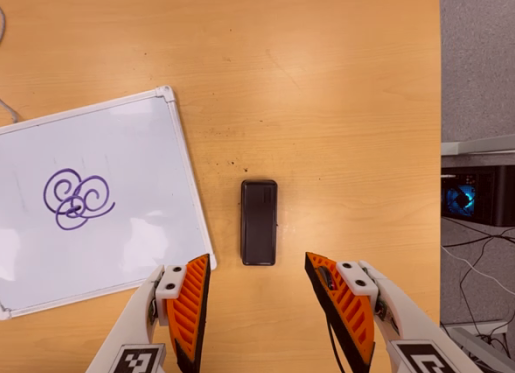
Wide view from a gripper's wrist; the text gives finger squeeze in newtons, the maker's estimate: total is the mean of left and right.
{"total": 0.0}